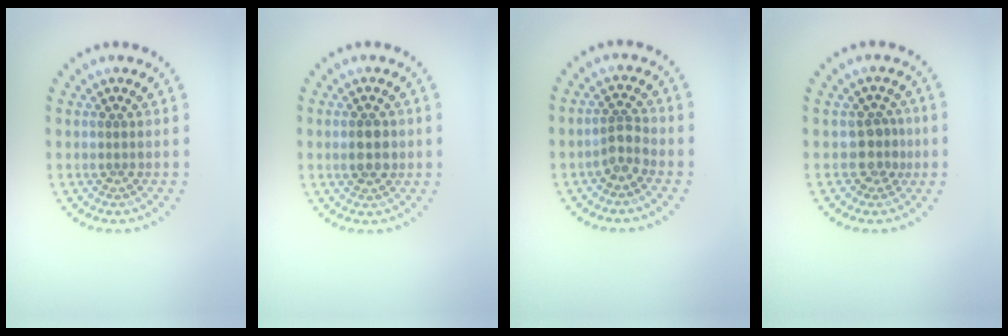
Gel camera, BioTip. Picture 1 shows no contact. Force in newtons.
{"total": 2.9, "press": 2.9, "slide": 0.0}
{"total": 1.9, "press": 1.6, "slide": 1.1}
{"total": 2.3, "press": 1.9, "slide": 1.2}